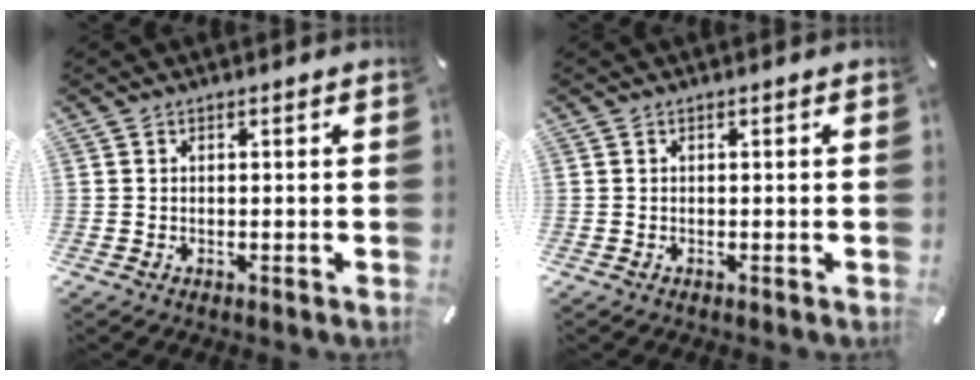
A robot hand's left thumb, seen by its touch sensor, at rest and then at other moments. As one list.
[{"total": 0.0}]